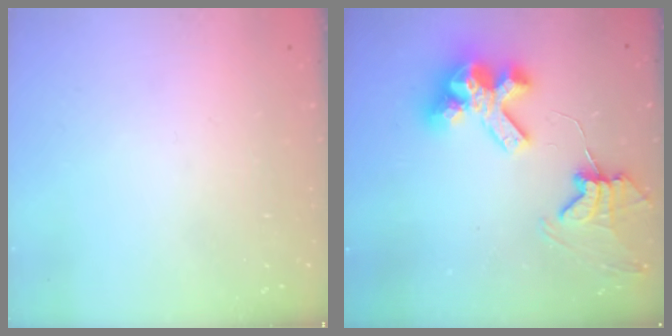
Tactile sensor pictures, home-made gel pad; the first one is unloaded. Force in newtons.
{"total": 11.7, "press": 11.6, "slide": 1.3}